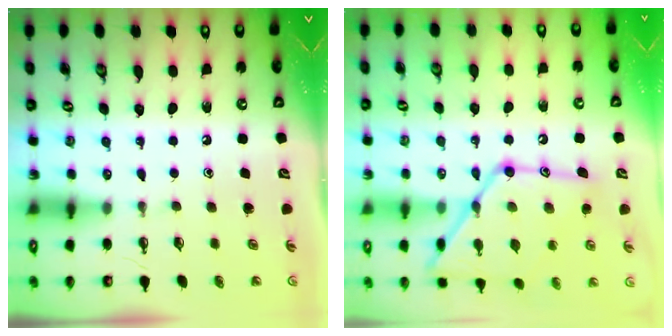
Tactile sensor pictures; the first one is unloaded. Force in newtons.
{"total": 19.7, "press": 19.7, "slide": 1.4}